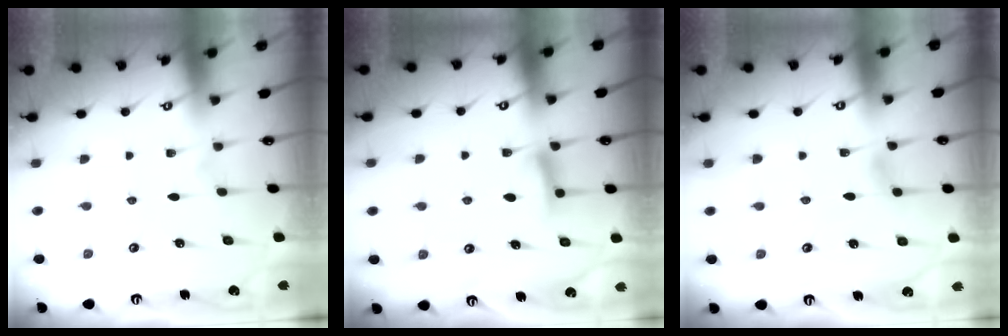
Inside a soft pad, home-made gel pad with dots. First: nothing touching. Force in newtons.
{"total": 8.2, "press": 8.2, "slide": 0.5}
{"total": 4.2, "press": 4.2, "slide": 0.5}